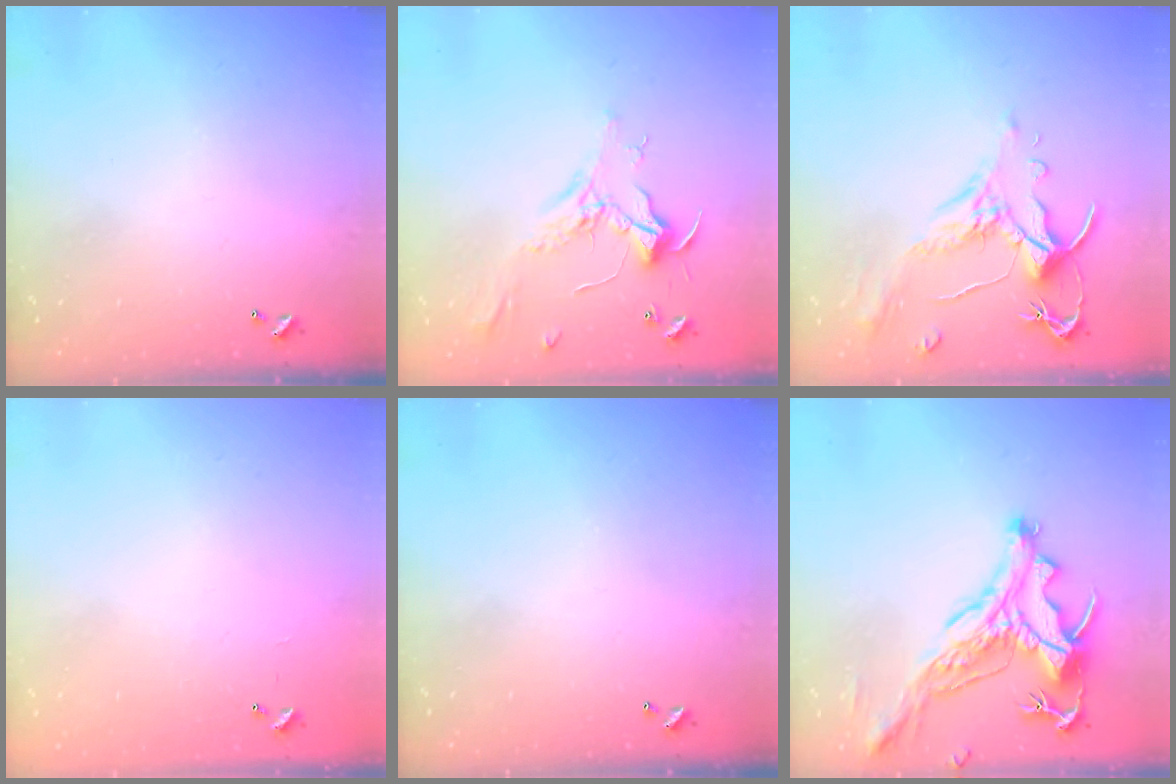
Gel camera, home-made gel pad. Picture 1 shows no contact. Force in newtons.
{"total": 2.4, "press": 2.3, "slide": 0.8}
{"total": 1.5, "press": 1.0, "slide": 1.1}
{"total": 8.0, "press": 8.0, "slide": 0.5}
{"total": 0.0}
{"total": 3.7, "press": 3.4, "slide": 1.5}